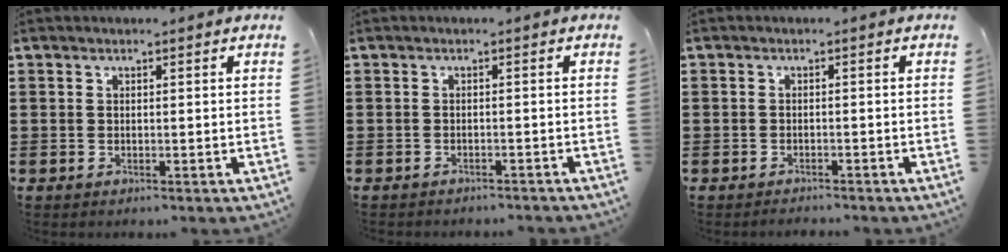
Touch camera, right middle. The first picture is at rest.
{"total": 1.0, "force": [-1.0, -0.1, 0.0], "torque": [-0.005, -0.002, -0.020]}
{"total": 1.3, "force": [-1.3, 0.2, -0.3], "torque": [0.001, 0.001, -0.030]}